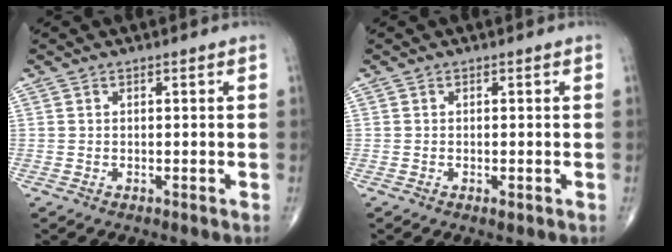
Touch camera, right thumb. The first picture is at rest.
{"total": 0.7, "force": [-0.2, 0.3, 0.6], "torque": [-0.012, -0.004, -0.003]}